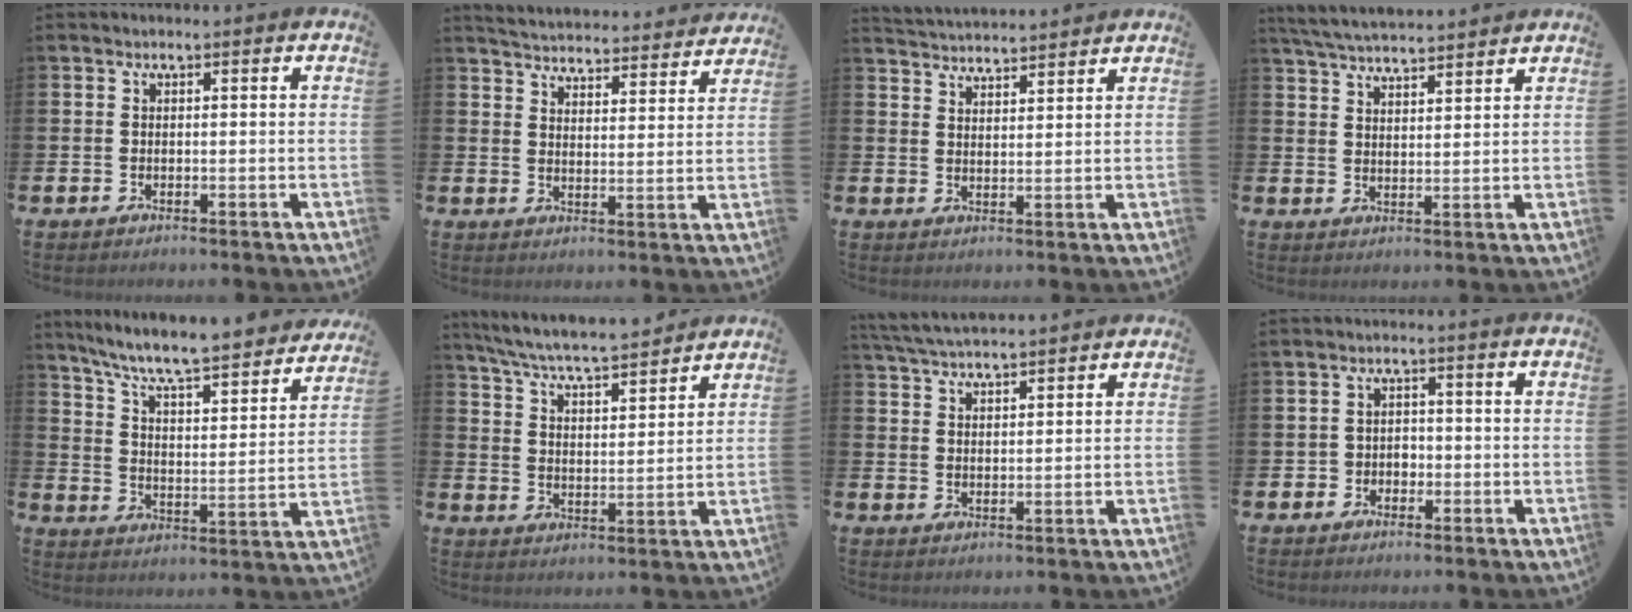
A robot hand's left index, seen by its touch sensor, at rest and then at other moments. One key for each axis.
{"total": 5.0, "fx": 5.0, "fy": 0.5, "fz": -0.1, "tx": -0.013, "ty": -0.043, "tz": 0.085}
{"total": 3.8, "fx": 3.7, "fy": 0.1, "fz": -0.4, "tx": -0.001, "ty": -0.026, "tz": 0.066}
{"total": 5.0, "fx": 4.9, "fy": 0.3, "fz": 0.7, "tx": -0.033, "ty": -0.027, "tz": 0.088}
{"total": 8.2, "fx": 7.6, "fy": 0.5, "fz": 3.2, "tx": -0.087, "ty": -0.065, "tz": 0.123}
{"total": 6.7, "fx": 6.5, "fy": 0.4, "fz": 1.8, "tx": -0.061, "ty": -0.047, "tz": 0.112}
{"total": 4.4, "fx": 4.3, "fy": 0.2, "fz": 0.7, "tx": -0.031, "ty": -0.019, "tz": 0.079}
{"total": 2.2, "fx": -1.1, "fy": 1.9, "fz": 0.3, "tx": -0.007, "ty": 0.003, "tz": -0.027}